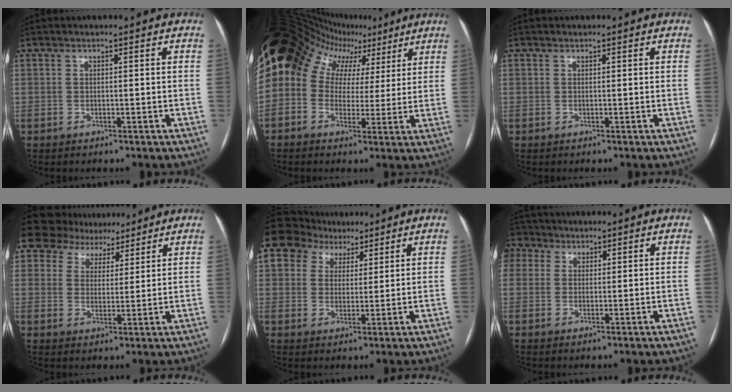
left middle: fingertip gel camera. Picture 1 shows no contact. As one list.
[{"total": 14.9, "force": [6.6, 11.2, 7.2], "torque": [-0.123, 0.076, 0.100]}, {"total": 0.0}, {"total": 6.8, "force": [6.4, 2.0, -0.9], "torque": [0.036, -0.005, 0.095]}, {"total": 8.3, "force": [5.6, 5.7, 2.1], "torque": [-0.042, 0.037, 0.100]}, {"total": 4.6, "force": [2.4, 3.8, 0.8], "torque": [-0.029, 0.023, 0.050]}]